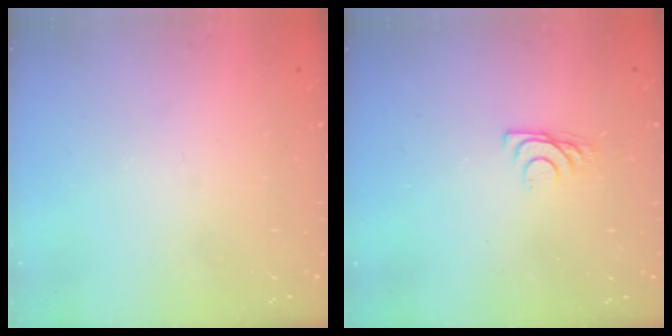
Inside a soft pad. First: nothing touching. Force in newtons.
{"total": 6.8, "press": 6.8, "slide": 0.6}